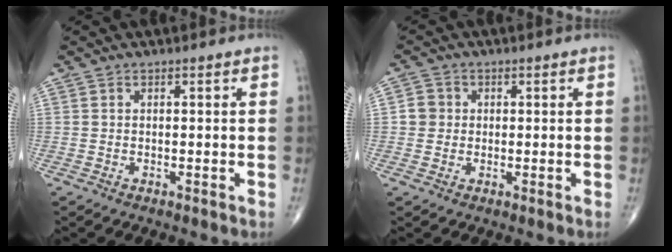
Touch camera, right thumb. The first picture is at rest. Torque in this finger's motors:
{"motor_torque": [-0.24, 0.23, 0.13, 0.07, 0.01]}